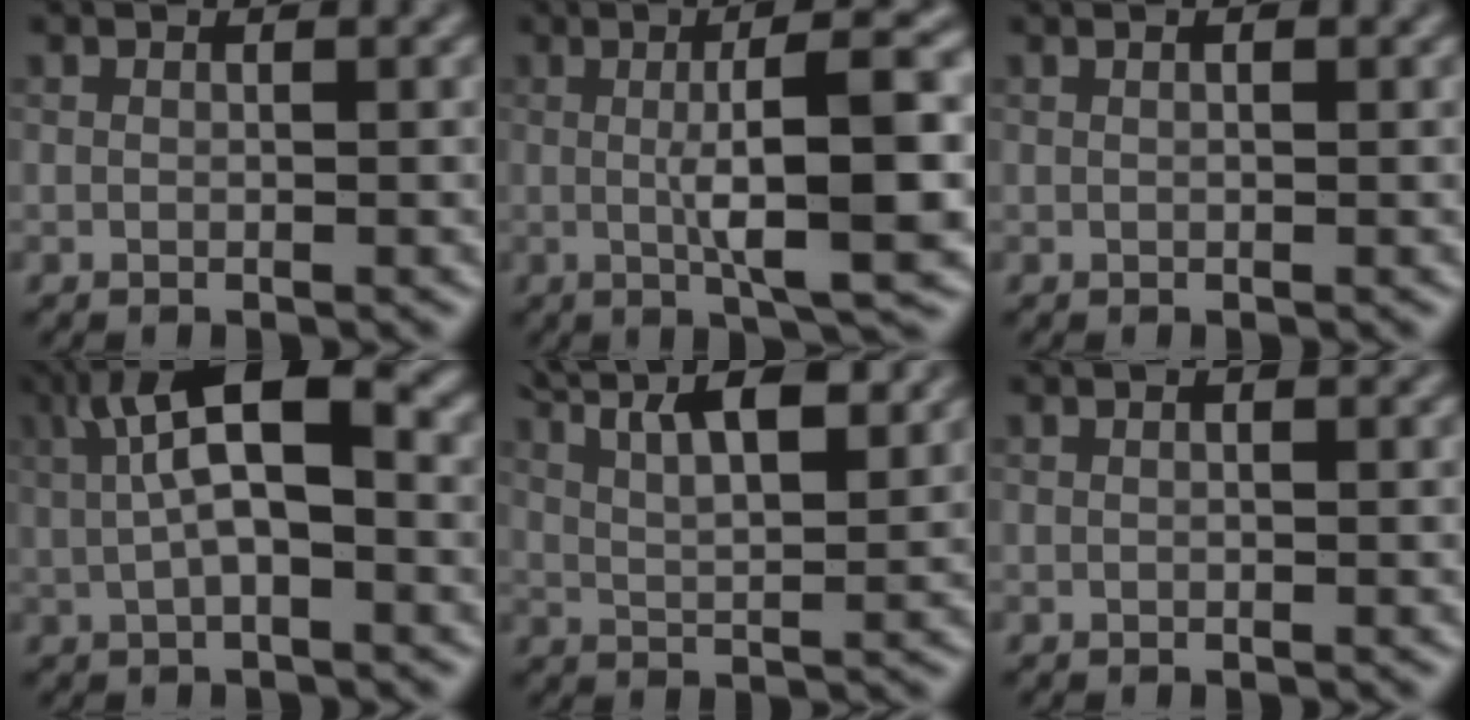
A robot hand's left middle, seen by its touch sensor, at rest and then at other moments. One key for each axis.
{"total": 9.8, "fx": -0.3, "fy": 1.7, "fz": 9.7, "tx": -0.126, "ty": 0.015, "tz": 0.005}
{"total": 1.5, "fx": 0.7, "fy": 0.8, "fz": 1.1, "tx": -0.003, "ty": 0.016, "tz": -0.008}
{"total": 8.1, "fx": 1.0, "fy": 2.9, "fz": 7.5, "tx": -0.138, "ty": 0.019, "tz": 0.019}
{"total": 11.6, "fx": 7.4, "fy": 4.4, "fz": 7.7, "tx": -0.128, "ty": 0.038, "tz": 0.101}
{"total": 0.7, "fx": 0.2, "fy": 0.3, "fz": 0.6, "tx": 0.004, "ty": 0.001, "tz": -0.007}